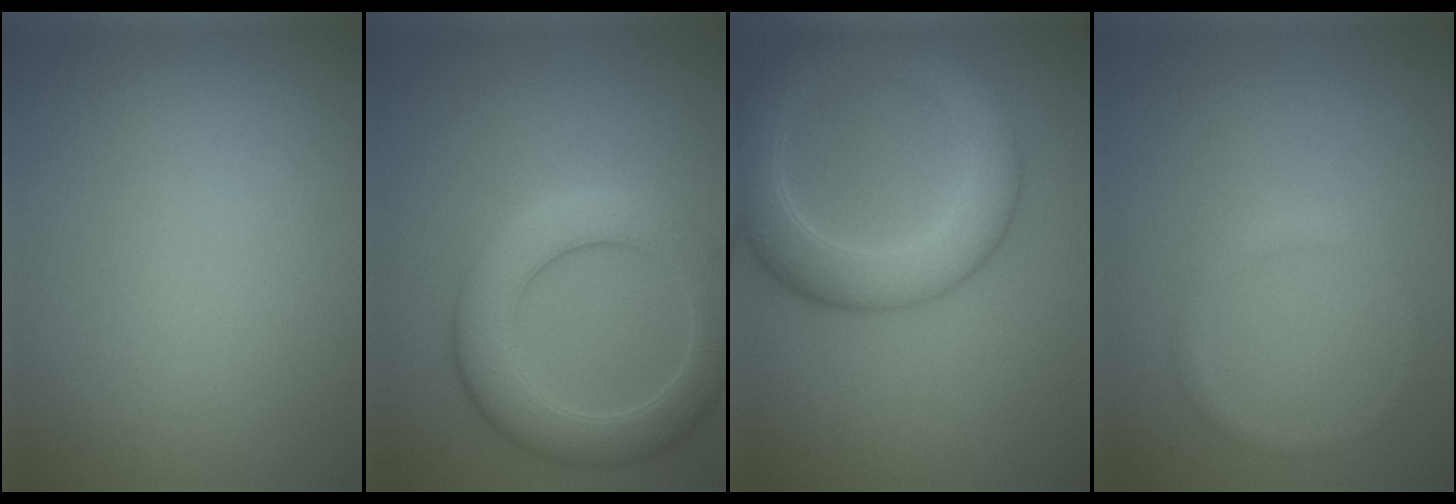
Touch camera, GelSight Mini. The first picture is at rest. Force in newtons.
{"total": 6.0, "press": 6.0, "slide": 0.7}
{"total": 6.7, "press": 6.6, "slide": 0.3}
{"total": 0.9, "press": 0.9, "slide": 0.1}